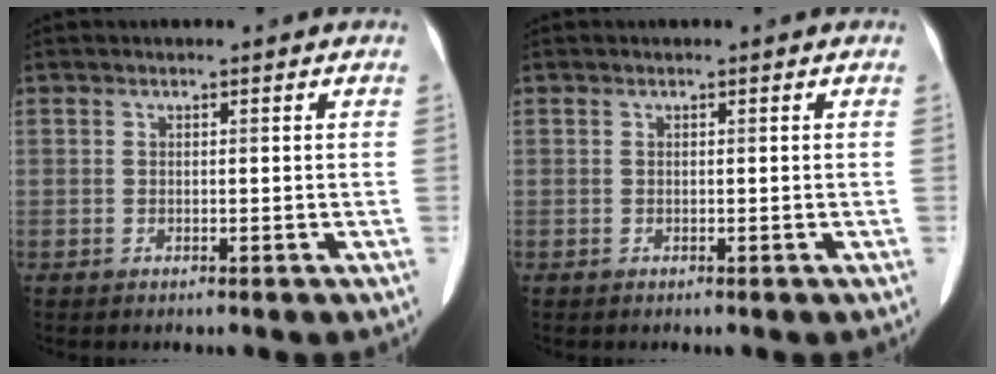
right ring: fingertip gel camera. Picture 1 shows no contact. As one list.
[{"total": 0.0}]